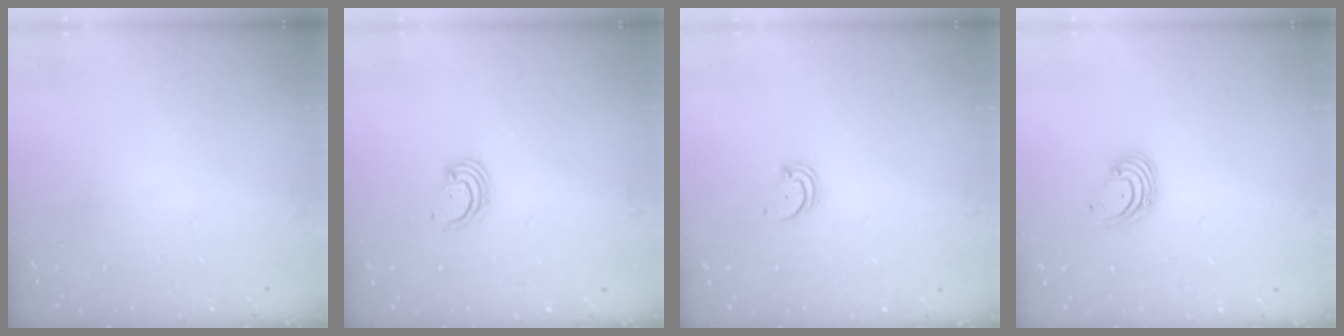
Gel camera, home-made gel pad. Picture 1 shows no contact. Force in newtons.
{"total": 2.8, "press": 2.8, "slide": 0.3}
{"total": 1.4, "press": 1.3, "slide": 0.1}
{"total": 2.6, "press": 2.6, "slide": 0.1}